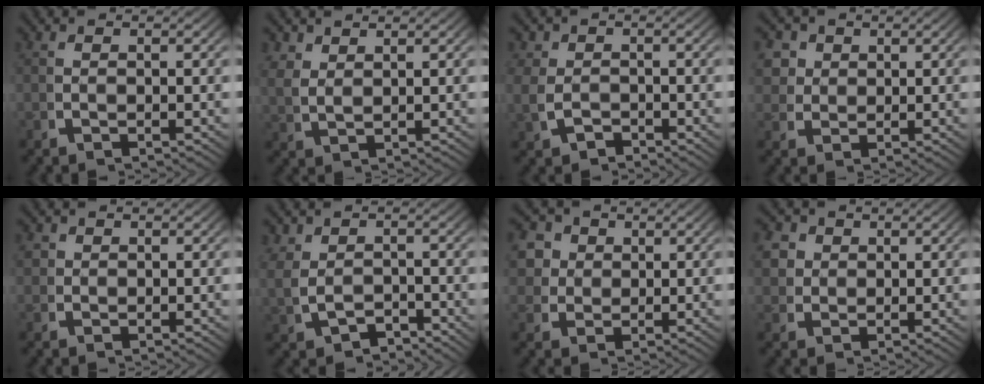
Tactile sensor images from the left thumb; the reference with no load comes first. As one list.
[{"total": 2.5, "force": [2.1, 1.1, 0.8], "torque": [-0.021, -0.001, 0.050]}, {"total": 3.1, "force": [-0.8, 2.8, 1.2], "torque": [-0.043, -0.020, -0.007]}, {"total": 4.6, "force": [2.1, 3.7, 1.9], "torque": [-0.045, -0.005, 0.041]}, {"total": 1.8, "force": [0.7, 1.5, 0.6], "torque": [-0.018, -0.008, 0.017]}, {"total": 2.6, "force": [-0.9, 2.1, 1.3], "torque": [-0.034, -0.019, -0.002]}, {"total": 6.0, "force": [2.3, 5.0, 2.5], "torque": [-0.064, -0.007, 0.041]}, {"total": 4.7, "force": [1.8, 3.9, 2.0], "torque": [-0.051, -0.007, 0.036]}]